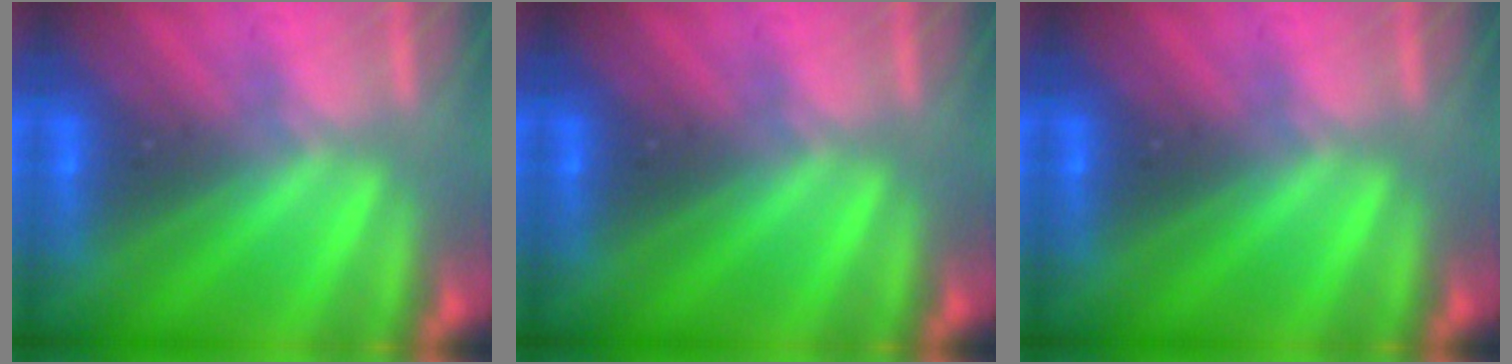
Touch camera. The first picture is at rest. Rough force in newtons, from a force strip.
{"total": 0.0}
{"total": 0.0}